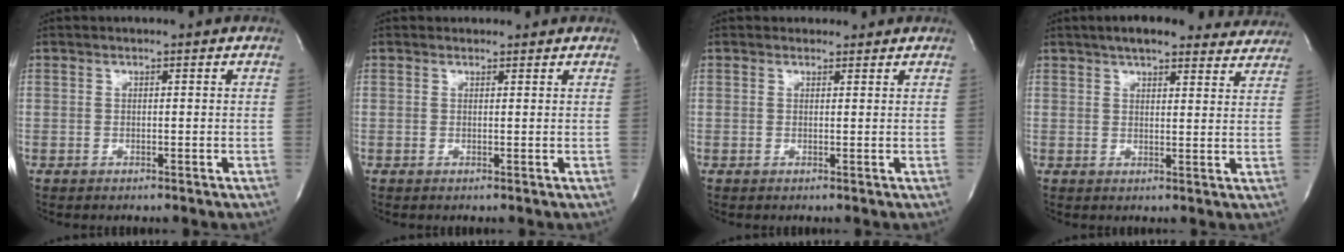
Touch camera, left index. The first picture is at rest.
{"total": 0.6, "force": [0.5, 0.4, -0.1], "torque": [-0.003, 0.000, 0.004]}
{"total": 1.0, "force": [0.8, 0.6, -0.2], "torque": [0.001, 0.002, 0.008]}
{"total": 15.2, "force": [13.3, 4.0, 6.0], "torque": [-0.066, 0.020, 0.159]}